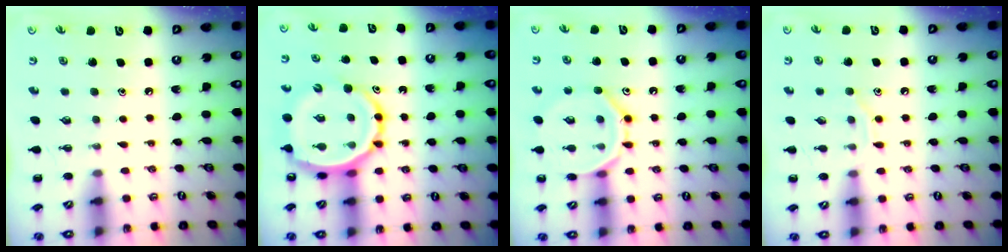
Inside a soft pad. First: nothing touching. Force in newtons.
{"total": 12.8, "press": 12.2, "slide": 3.7}
{"total": 12.4, "press": 12.3, "slide": 1.1}
{"total": 6.6, "press": 6.6, "slide": 1.1}